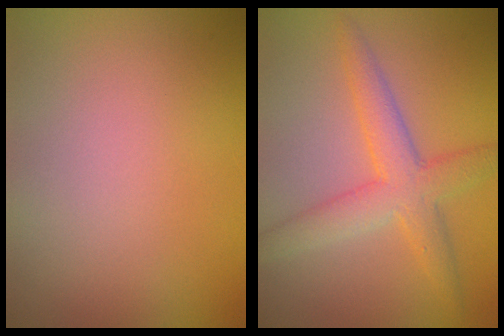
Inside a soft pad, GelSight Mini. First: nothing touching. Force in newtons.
{"total": 4.6, "press": 4.6, "slide": 0.1}